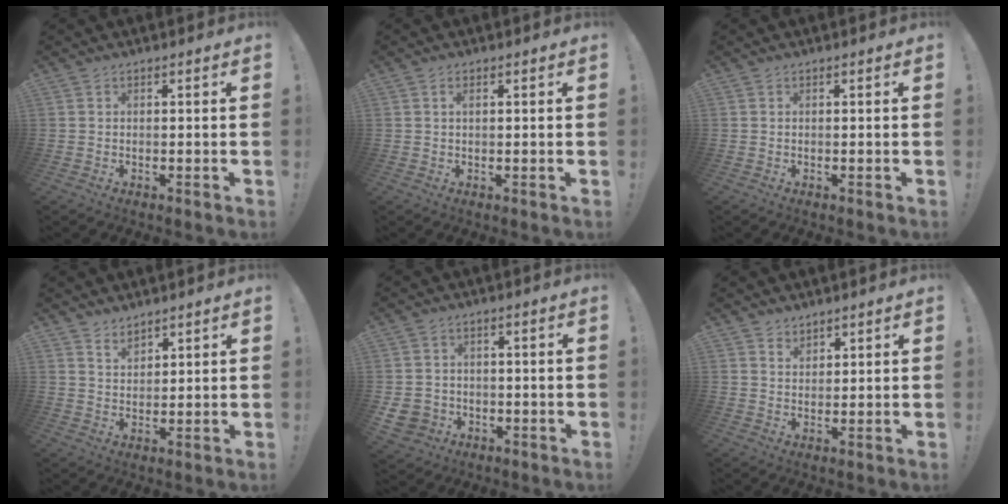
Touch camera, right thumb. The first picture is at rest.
{"total": 1.2, "force": [0.4, 0.5, 0.9], "torque": [-0.020, 0.003, 0.007]}
{"total": 0.0}
{"total": 4.0, "force": [3.6, 1.6, 0.7], "torque": [-0.010, -0.026, 0.067]}
{"total": 5.7, "force": [-1.6, 5.3, 1.3], "torque": [-0.035, 0.010, -0.028]}
{"total": 2.6, "force": [2.3, 1.1, 0.0], "torque": [0.001, -0.015, 0.044]}